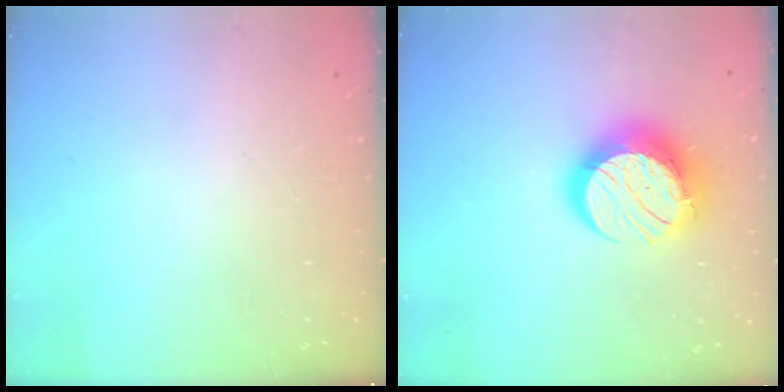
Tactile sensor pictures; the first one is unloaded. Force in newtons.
{"total": 15.0, "press": 14.9, "slide": 1.2}